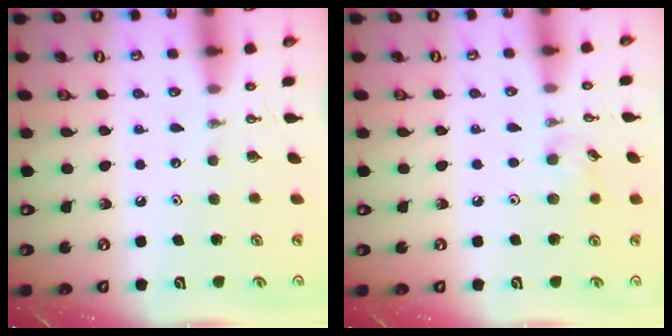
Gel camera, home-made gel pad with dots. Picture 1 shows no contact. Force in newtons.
{"total": 4.8, "press": 4.5, "slide": 1.4}